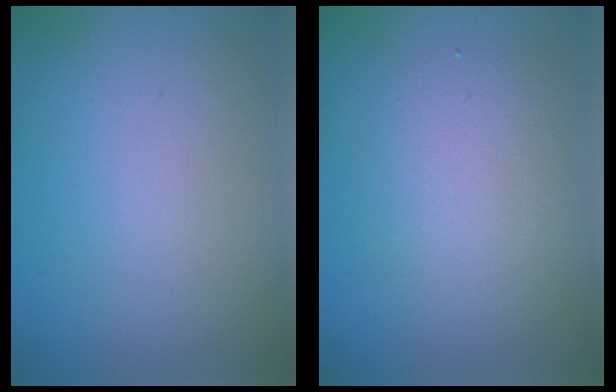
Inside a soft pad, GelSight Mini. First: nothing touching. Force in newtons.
{"total": 2.8, "press": 2.8, "slide": 0.1}